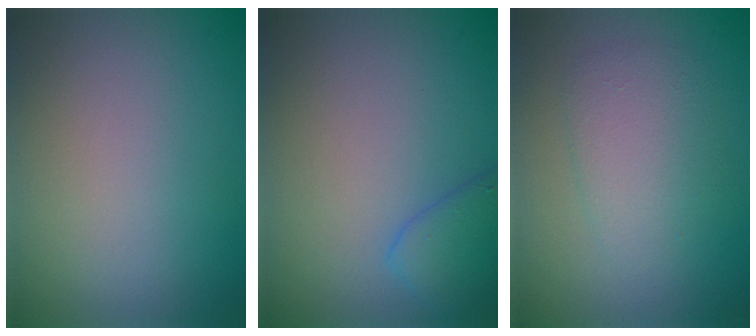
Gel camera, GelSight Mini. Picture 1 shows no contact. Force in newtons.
{"total": 2.7, "press": 2.7, "slide": 0.2}
{"total": 3.0, "press": 3.0, "slide": 0.1}